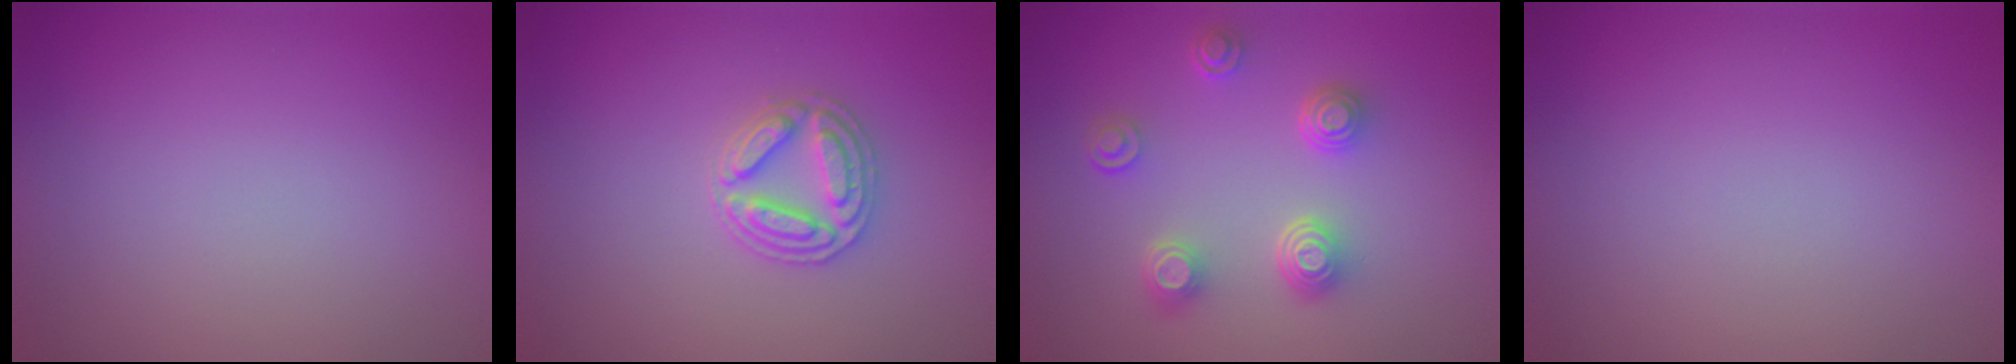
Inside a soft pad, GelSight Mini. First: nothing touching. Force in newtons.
{"total": 3.1, "press": 3.0, "slide": 0.7}
{"total": 4.1, "press": 3.2, "slide": 2.6}
{"total": 0.0}